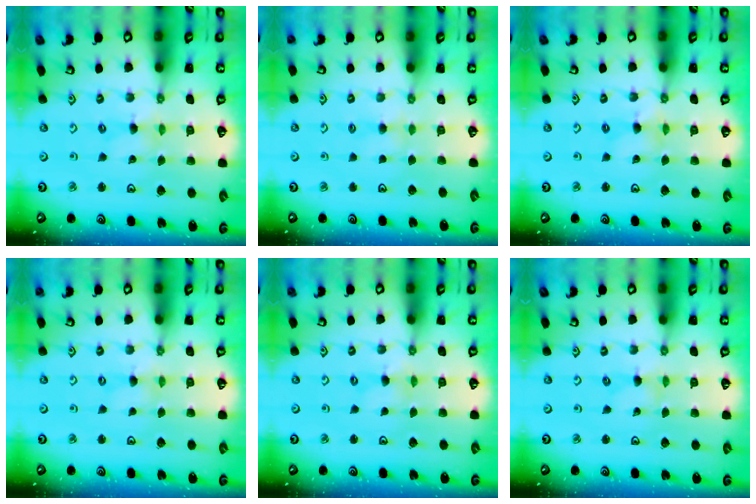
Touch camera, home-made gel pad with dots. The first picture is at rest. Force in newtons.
{"total": 2.0, "press": 1.9, "slide": 0.4}
{"total": 2.6, "press": 2.6, "slide": 0.3}
{"total": 0.0}
{"total": 0.0}
{"total": 0.0}